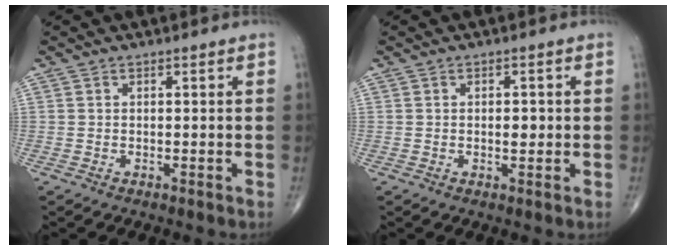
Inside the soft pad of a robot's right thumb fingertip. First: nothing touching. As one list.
[{"total": 2.4, "force": [0.0, 1.2, 2.1], "torque": [-0.028, 0.000, 0.000]}]